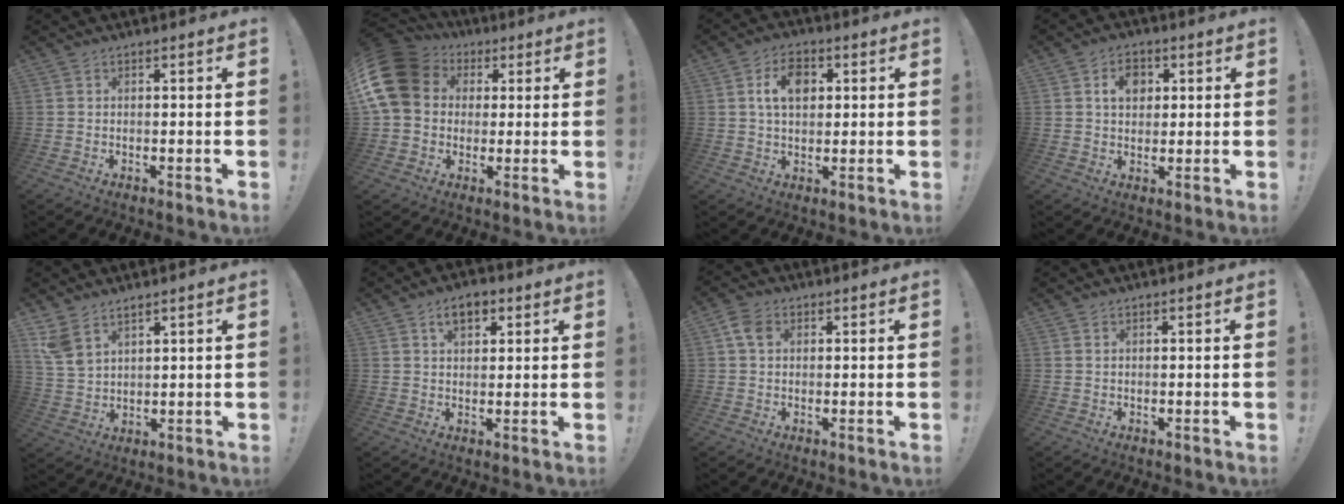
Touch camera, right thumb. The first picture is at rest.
{"total": 16.4, "force": [3.6, 13.1, 9.1], "torque": [-0.160, -0.004, 0.069]}
{"total": 8.9, "force": [2.5, 6.0, 6.1], "torque": [-0.098, 0.010, 0.045]}
{"total": 6.8, "force": [2.2, 5.2, 3.9], "torque": [-0.053, 0.002, 0.036]}
{"total": 6.7, "force": [4.8, 3.3, 3.4], "torque": [-0.065, -0.020, 0.096]}
{"total": 5.8, "force": [2.8, 3.7, 3.5], "torque": [-0.041, -0.002, 0.048]}
{"total": 2.7, "force": [0.4, 1.9, 1.9], "torque": [-0.036, 0.007, 0.010]}
{"total": 0.5, "force": [0.3, 0.2, 0.3], "torque": [-0.011, 0.003, 0.008]}